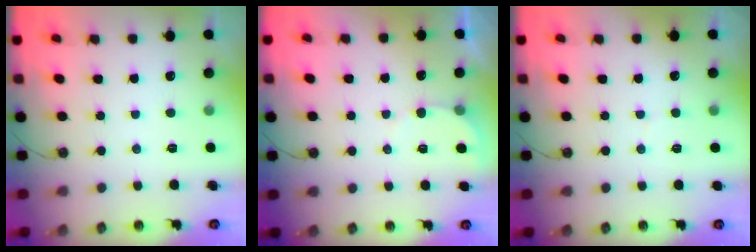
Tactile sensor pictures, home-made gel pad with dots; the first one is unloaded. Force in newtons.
{"total": 3.2, "press": 3.2, "slide": 0.3}
{"total": 1.8, "press": 1.8, "slide": 0.1}